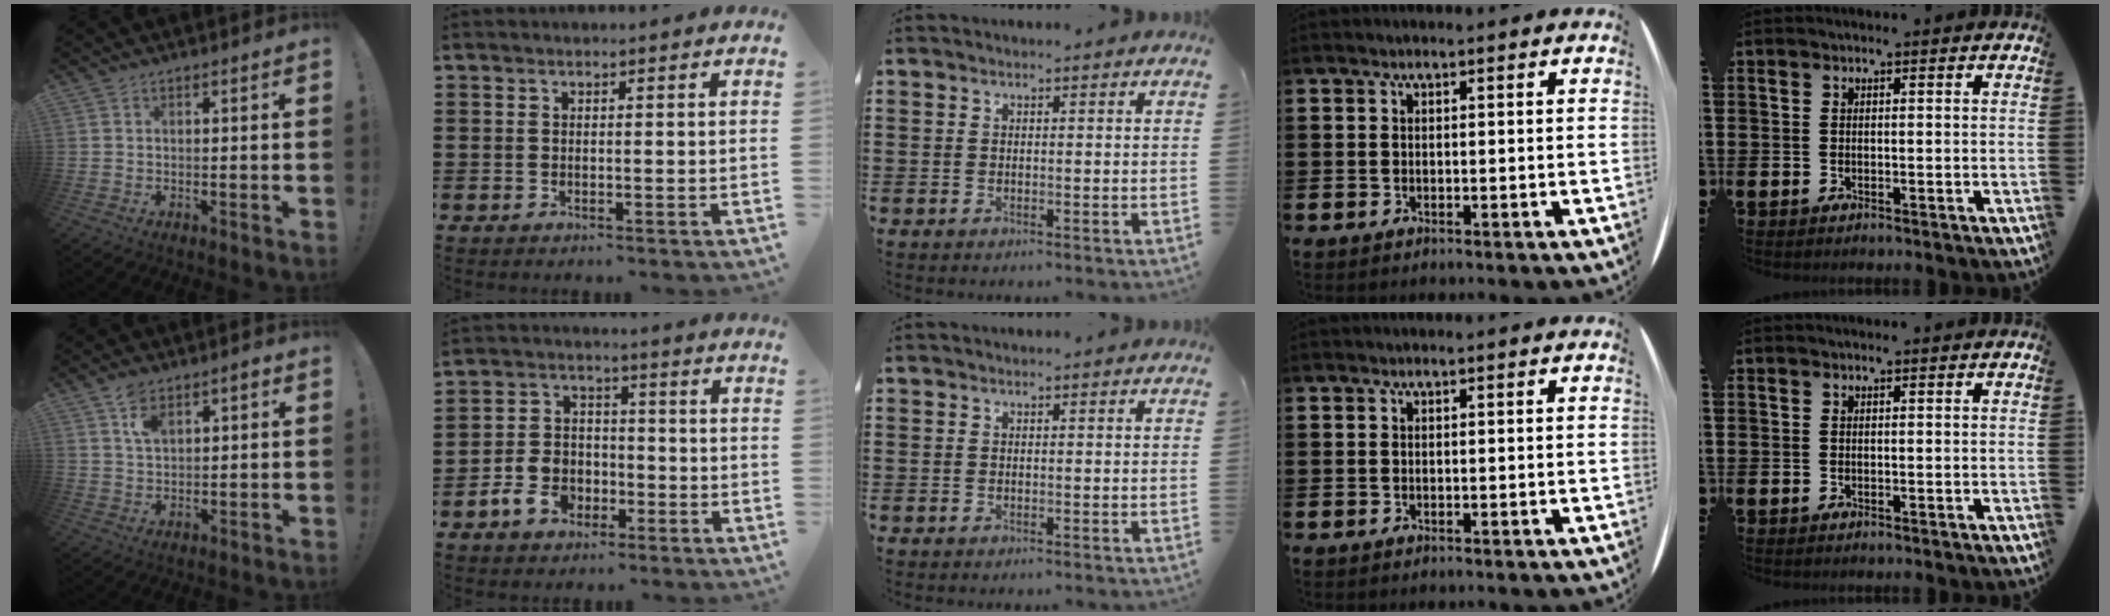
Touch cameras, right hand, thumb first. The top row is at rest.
{"thumb": {"total": 6.0, "force": [2.9, 3.2, 4.2], "torque": [-0.071, -0.001, 0.051]}, "index": {"total": 6.1, "force": [-3.0, 4.5, 2.8], "torque": [-0.072, 0.014, -0.060]}}